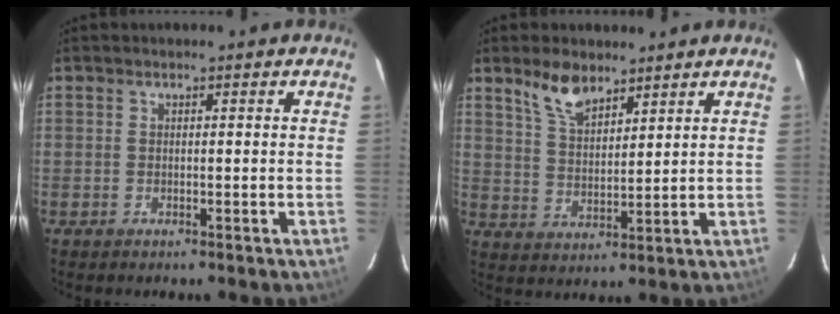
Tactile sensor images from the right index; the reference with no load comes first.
{"total": 7.1, "force": [5.3, 2.9, 3.8], "torque": [-0.068, 0.007, 0.106]}